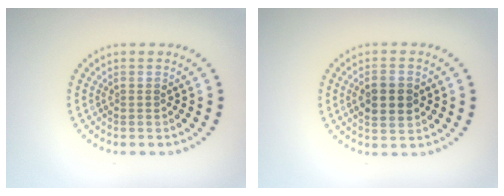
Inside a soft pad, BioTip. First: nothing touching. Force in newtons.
{"total": 3.4, "press": 3.4, "slide": 0.3}